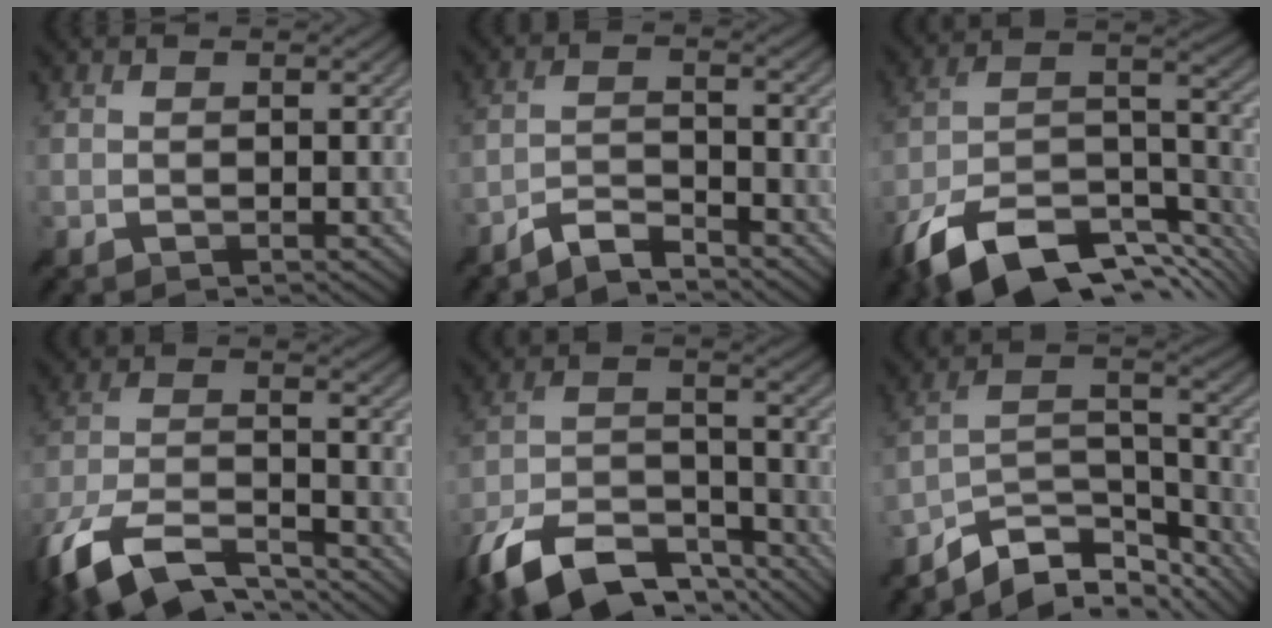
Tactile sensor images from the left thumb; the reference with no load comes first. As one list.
[{"total": 4.1, "force": [-3.6, 0.7, 1.8], "torque": [-0.036, 0.006, -0.078]}, {"total": 15.9, "force": [-10.8, 6.1, 9.8], "torque": [-0.217, -0.014, -0.188]}, {"total": 13.8, "force": [-9.8, 5.2, 8.1], "torque": [-0.196, -0.013, -0.186]}, {"total": 14.2, "force": [-10.3, 5.9, 7.9], "torque": [-0.168, -0.006, -0.191]}, {"total": 11.3, "force": [-8.9, 4.2, 5.5], "torque": [-0.102, 0.003, -0.157]}]